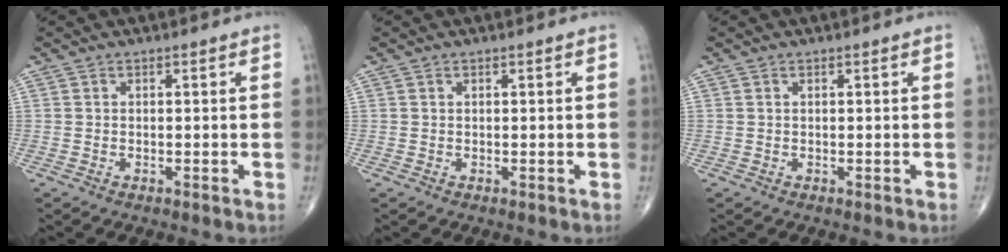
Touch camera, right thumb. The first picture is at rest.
{"total": 0.0}
{"total": 0.0}